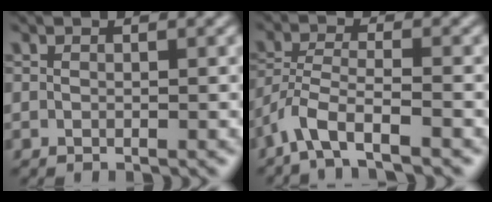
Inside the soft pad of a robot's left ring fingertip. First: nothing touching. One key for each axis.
{"total": 4.7, "fx": -3.4, "fy": 1.0, "fz": 3.1, "tx": -0.062, "ty": -0.003, "tz": -0.073}